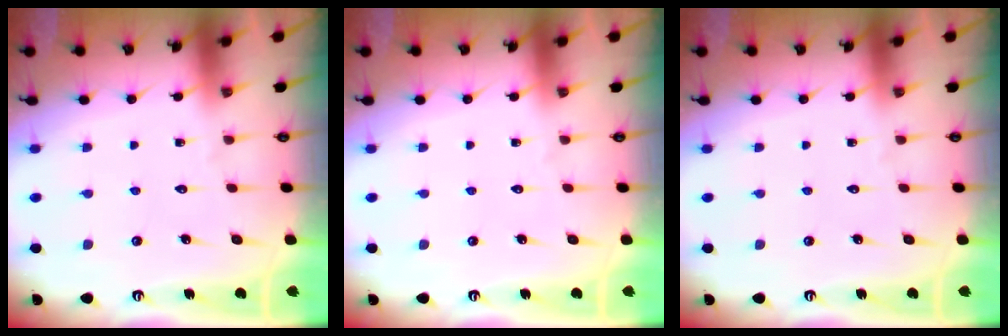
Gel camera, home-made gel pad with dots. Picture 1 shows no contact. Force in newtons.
{"total": 0.0}
{"total": 0.0}